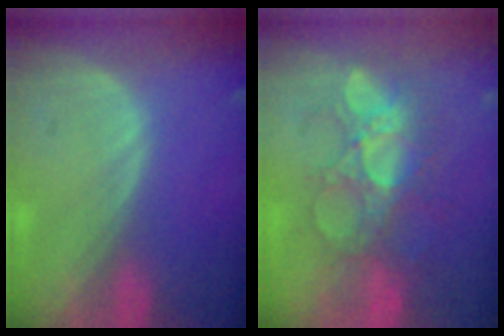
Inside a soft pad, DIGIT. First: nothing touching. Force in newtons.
{"total": 8.7, "press": 8.4, "slide": 2.4}